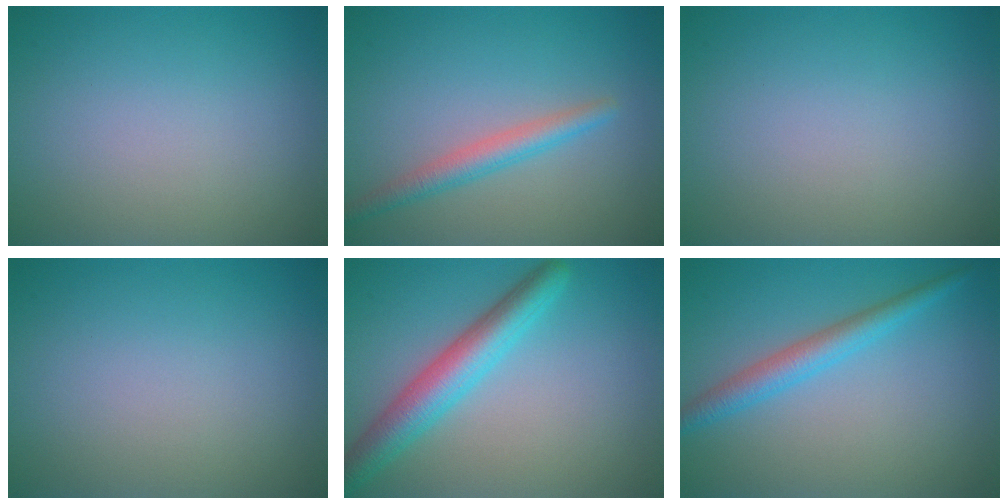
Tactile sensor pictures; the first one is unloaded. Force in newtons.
{"total": 2.5, "press": 2.5, "slide": 0.1}
{"total": 0.0}
{"total": 0.0}
{"total": 4.9, "press": 4.9, "slide": 0.2}
{"total": 3.0, "press": 3.0, "slide": 0.2}